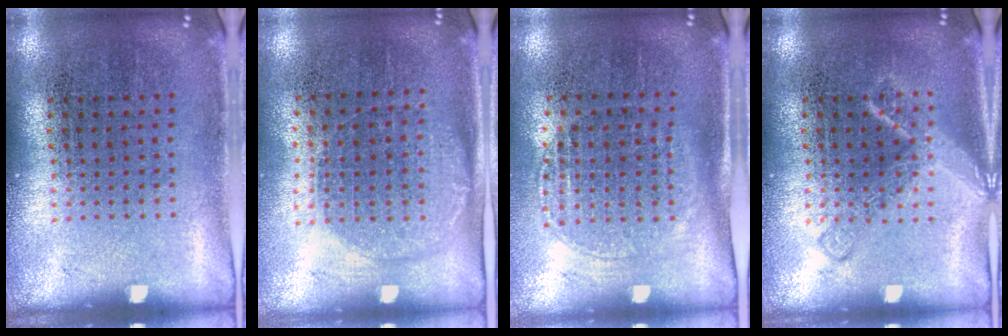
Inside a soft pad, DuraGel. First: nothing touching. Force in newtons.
{"total": 1.3, "press": 1.1, "slide": 0.6}
{"total": 1.4, "press": 1.2, "slide": 0.8}
{"total": 2.0, "press": 2.0, "slide": 0.4}